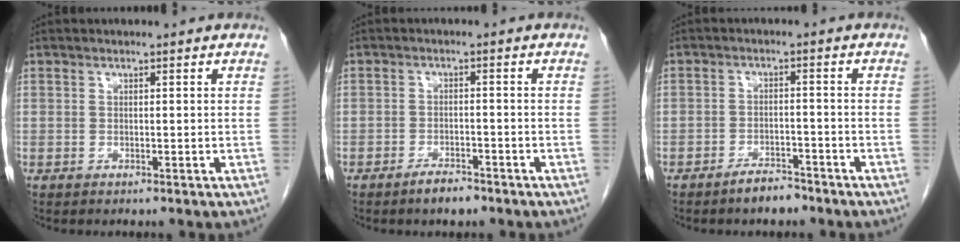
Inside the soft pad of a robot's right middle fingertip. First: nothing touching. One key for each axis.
{"total": 3.0, "fx": -2.3, "fy": 0.8, "fz": 1.6, "tx": -0.034, "ty": -0.002, "tz": -0.037}
{"total": 3.4, "fx": -2.9, "fy": 1.0, "fz": 1.5, "tx": -0.030, "ty": 0.000, "tz": -0.047}